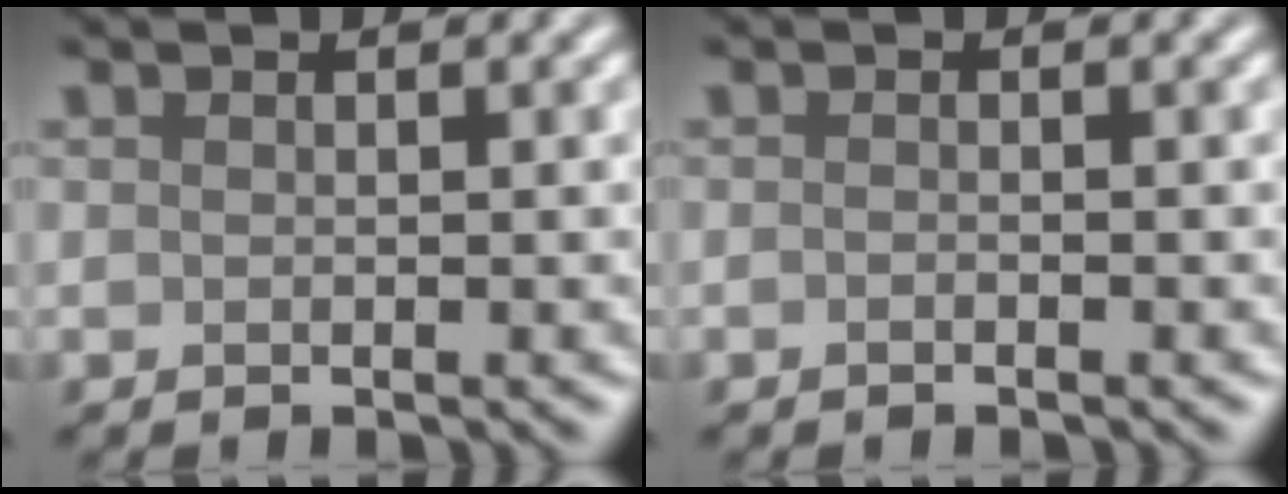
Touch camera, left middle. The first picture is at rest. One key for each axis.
{"total": 0.5, "fx": -0.3, "fy": 0.1, "fz": 0.4, "tx": -0.007, "ty": -0.002, "tz": -0.009}